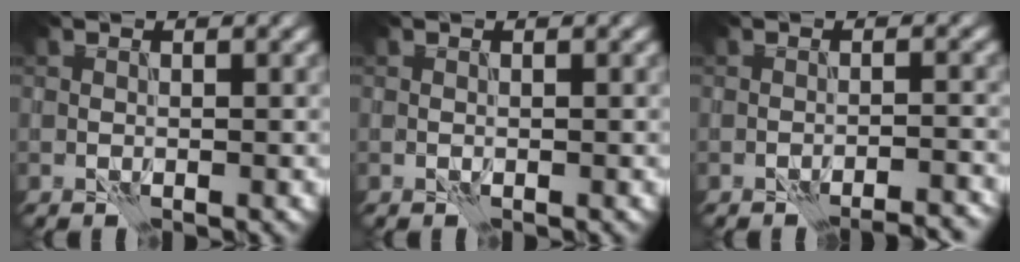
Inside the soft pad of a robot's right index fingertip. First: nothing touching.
{"total": 0.0}
{"total": 3.4, "force": [-3.2, 0.3, 1.0], "torque": [-0.015, 0.015, -0.038]}